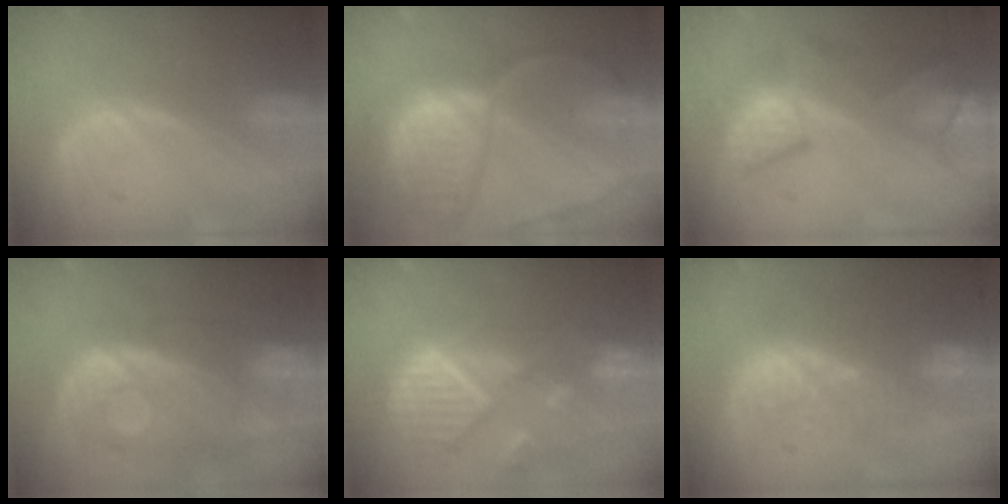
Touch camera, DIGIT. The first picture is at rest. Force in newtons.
{"total": 11.0, "press": 9.2, "slide": 6.1}
{"total": 9.8, "press": 8.5, "slide": 4.8}
{"total": 11.2, "press": 9.7, "slide": 5.6}
{"total": 12.1, "press": 10.5, "slide": 6.0}
{"total": 9.3, "press": 8.6, "slide": 3.6}